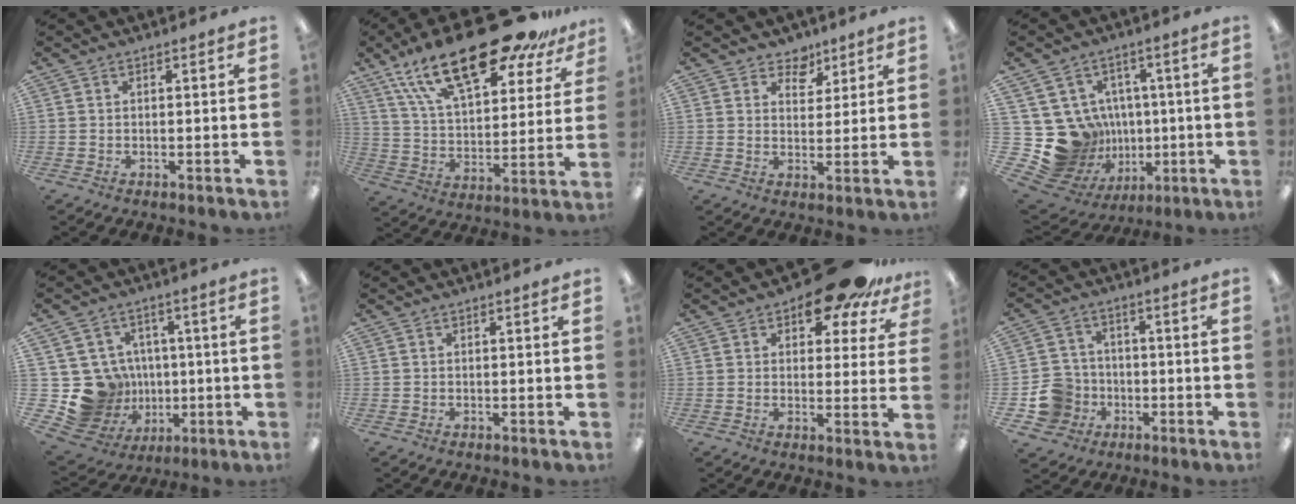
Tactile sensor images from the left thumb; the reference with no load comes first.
{"total": 26.1, "force": [18.1, 9.2, 16.5], "torque": [-0.288, -0.095, 0.306]}
{"total": 5.4, "force": [4.1, 3.4, 0.8], "torque": [-0.002, -0.027, 0.070]}
{"total": 17.1, "force": [-1.4, 16.2, 5.3], "torque": [-0.118, -0.014, 0.020]}
{"total": 15.7, "force": [-1.4, 14.9, 4.7], "torque": [-0.117, -0.002, 0.014]}
{"total": 0.0}
{"total": 12.5, "force": [9.2, 5.5, 6.3], "torque": [-0.080, -0.056, 0.161]}
{"total": 9.2, "force": [-2.8, 8.5, 1.9], "torque": [-0.059, 0.028, -0.044]}